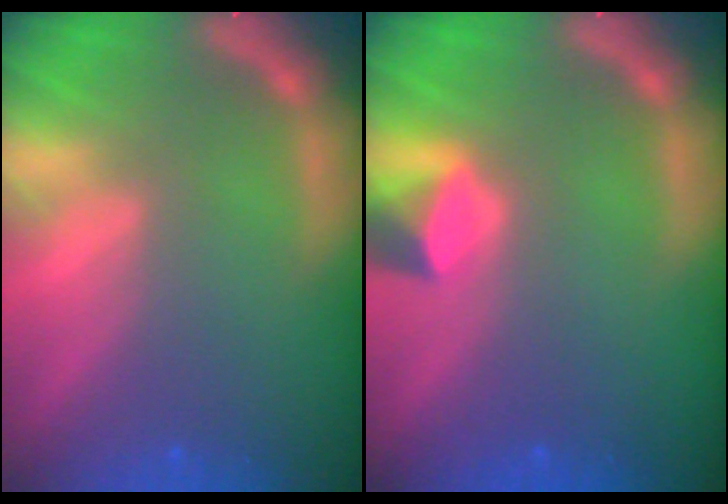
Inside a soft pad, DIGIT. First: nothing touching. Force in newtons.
{"total": 2.4}